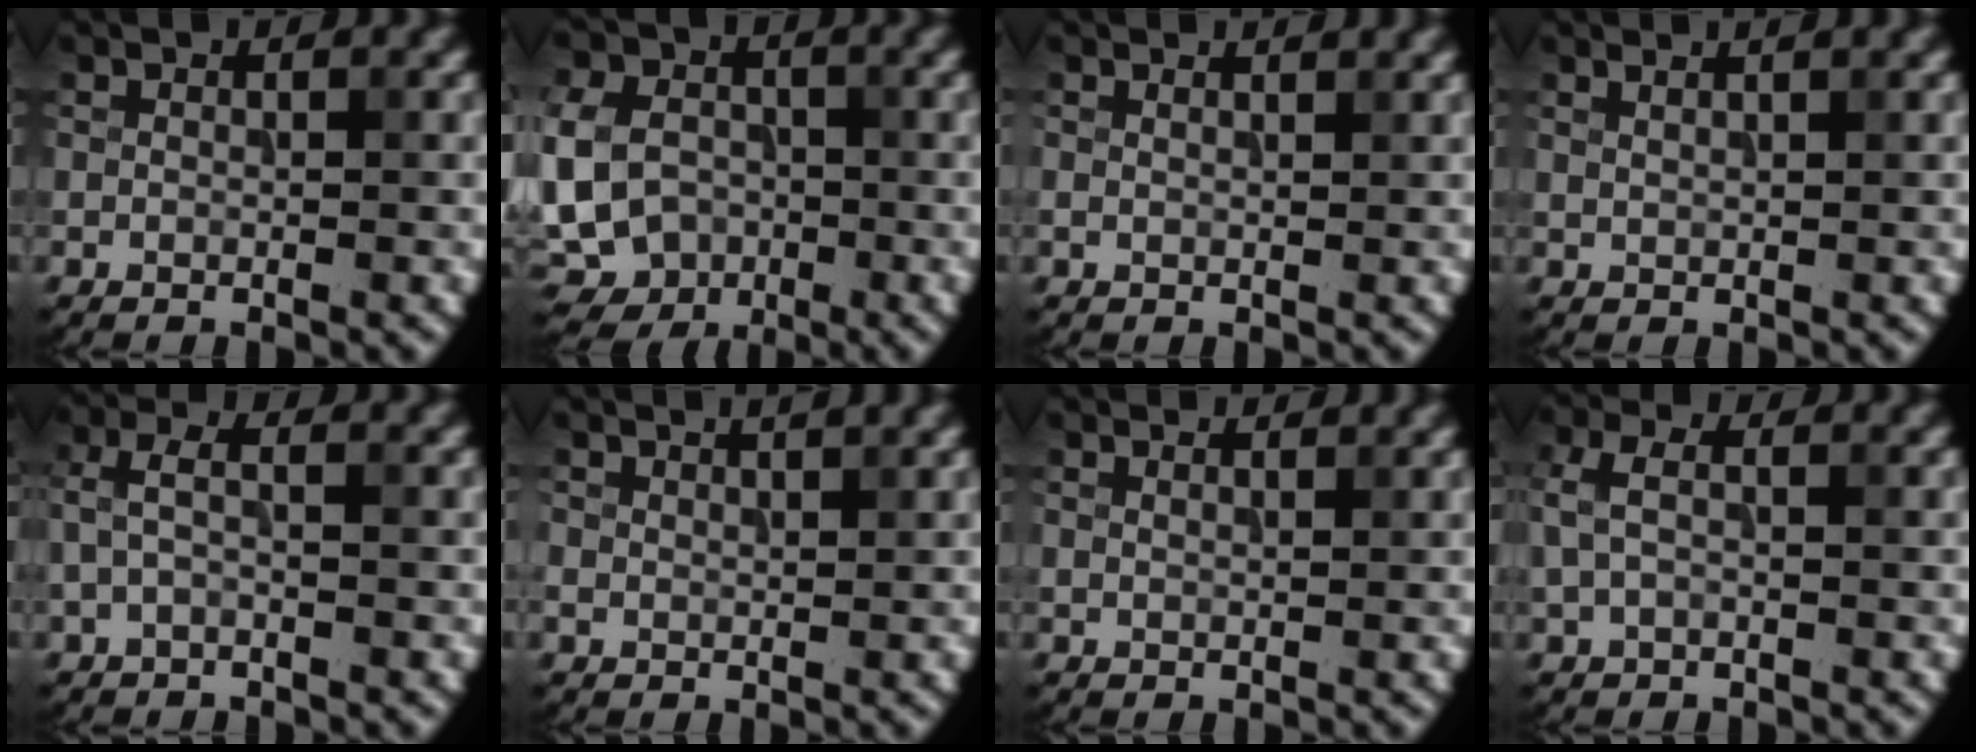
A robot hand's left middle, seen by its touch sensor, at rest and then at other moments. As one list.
[{"total": 10.5, "force": [-2.0, 8.9, 5.2], "torque": [-0.118, -0.008, -0.060]}, {"total": 1.5, "force": [1.3, 0.4, 0.7], "torque": [-0.013, 0.000, 0.008]}, {"total": 2.7, "force": [1.9, 1.1, 1.6], "torque": [-0.003, 0.009, 0.003]}, {"total": 2.0, "force": [-0.4, 0.8, 1.8], "torque": [-0.046, 0.011, -0.013]}, {"total": 1.6, "force": [1.4, 0.4, 0.7], "torque": [-0.014, -0.001, 0.024]}, {"total": 2.1, "force": [1.9, 0.5, 0.8], "torque": [-0.008, 0.004, 0.014]}, {"total": 2.4, "force": [0.3, 1.3, 2.0], "torque": [-0.052, 0.009, 0.001]}]